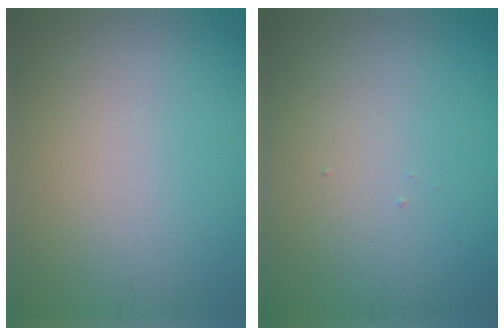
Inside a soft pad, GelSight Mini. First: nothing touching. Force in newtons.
{"total": 0.0}